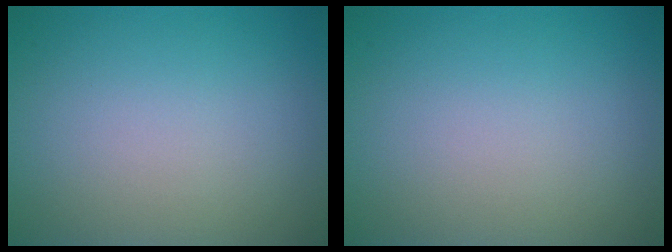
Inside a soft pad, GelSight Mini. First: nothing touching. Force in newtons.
{"total": 0.0}